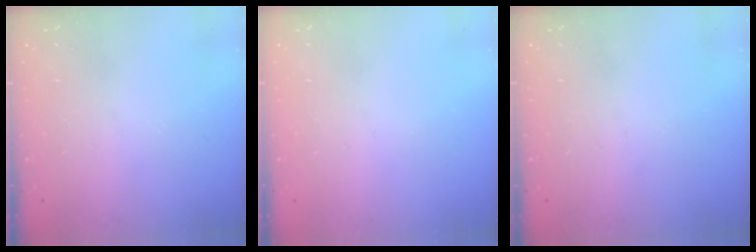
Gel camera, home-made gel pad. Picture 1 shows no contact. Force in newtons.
{"total": 0.0}
{"total": 0.0}